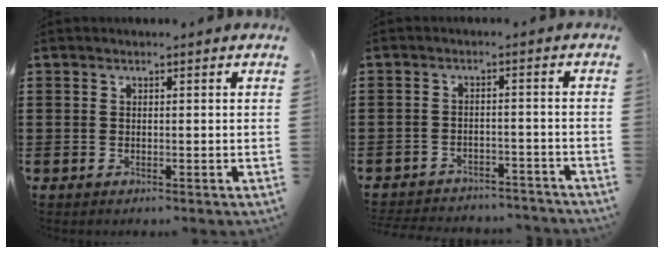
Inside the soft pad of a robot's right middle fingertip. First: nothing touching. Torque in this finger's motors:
{"motor_torque": [0.80, -0.53, 0.74, 0.18]}